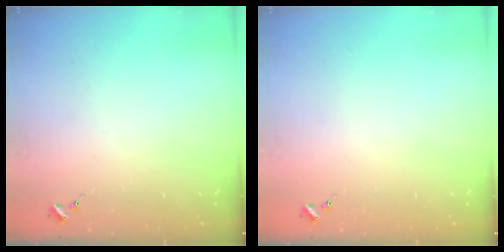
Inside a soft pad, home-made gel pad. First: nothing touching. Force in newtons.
{"total": 0.0}